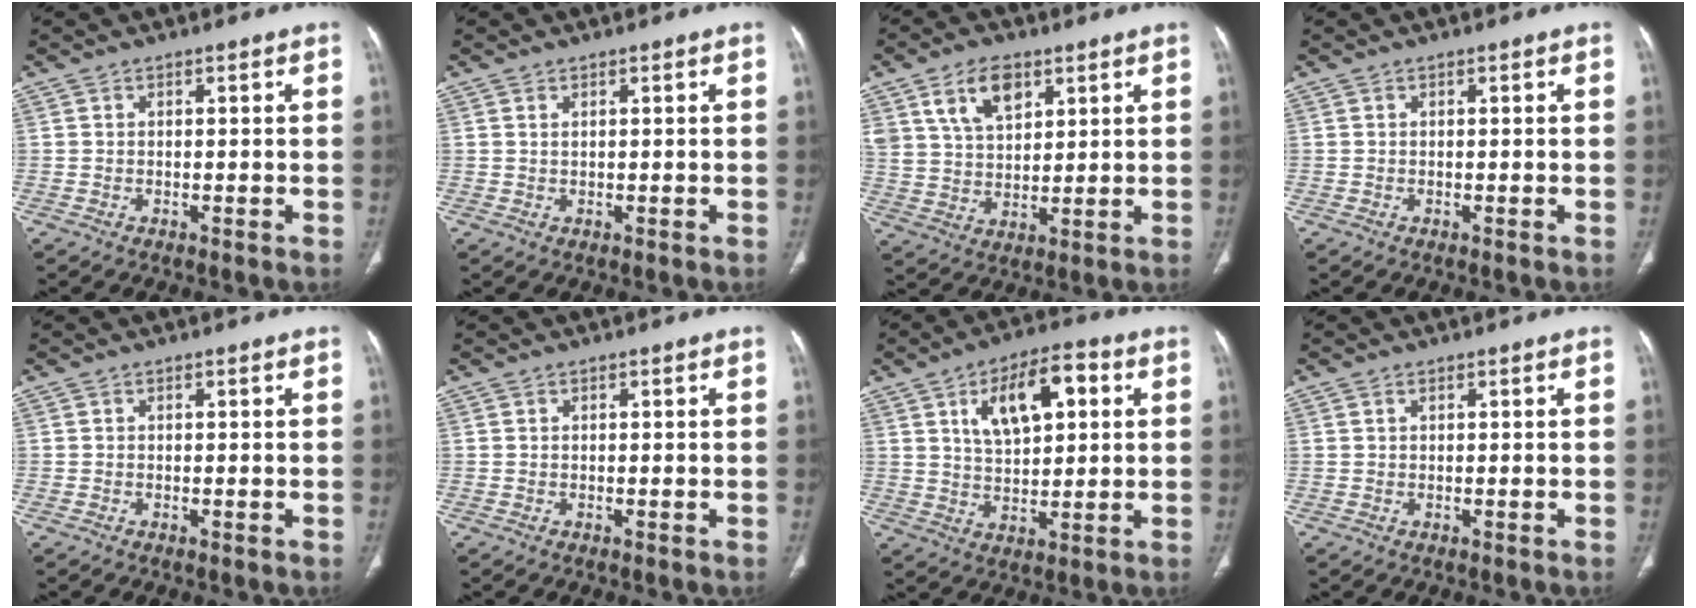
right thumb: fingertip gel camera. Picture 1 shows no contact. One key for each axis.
{"total": 0.8, "fx": 0.5, "fy": 0.2, "fz": 0.5, "tx": -0.013, "ty": 0.001, "tz": 0.012}
{"total": 10.0, "fx": 5.3, "fy": 5.9, "fz": 6.2, "tx": -0.096, "ty": -0.021, "tz": 0.106}
{"total": 0.0}
{"total": 0.0}
{"total": 0.0}
{"total": 12.8, "fx": 4.3, "fy": 6.3, "fz": 10.3, "tx": -0.145, "ty": 0.001, "tz": 0.069}
{"total": 0.6, "fx": 0.4, "fy": 0.3, "fz": 0.4, "tx": -0.009, "ty": 0.002, "tz": 0.009}